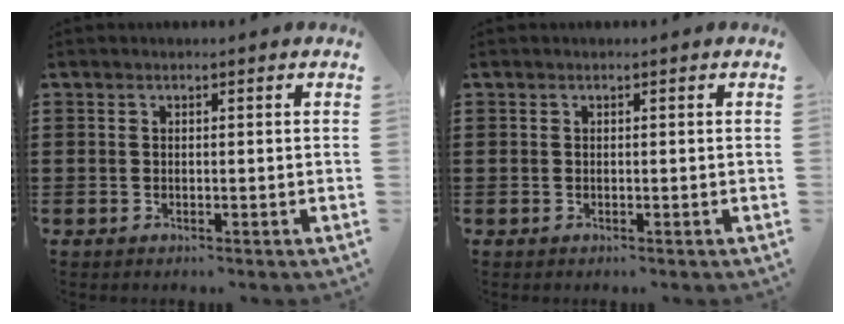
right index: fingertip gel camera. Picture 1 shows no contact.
{"total": 0.0}